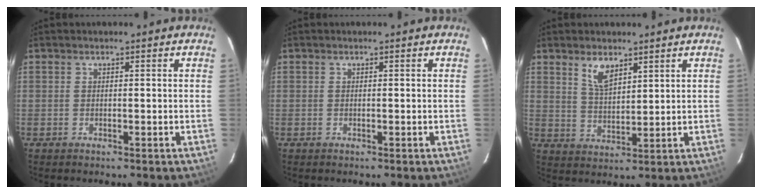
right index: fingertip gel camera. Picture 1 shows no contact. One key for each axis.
{"total": 0.0}
{"total": 5.5, "fx": 3.5, "fy": 2.3, "fz": 3.5, "tx": -0.063, "ty": 0.000, "tz": 0.070}